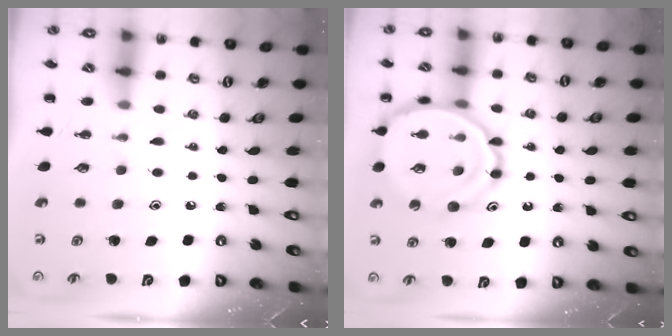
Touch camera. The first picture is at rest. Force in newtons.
{"total": 16.2, "press": 16.1, "slide": 2.0}